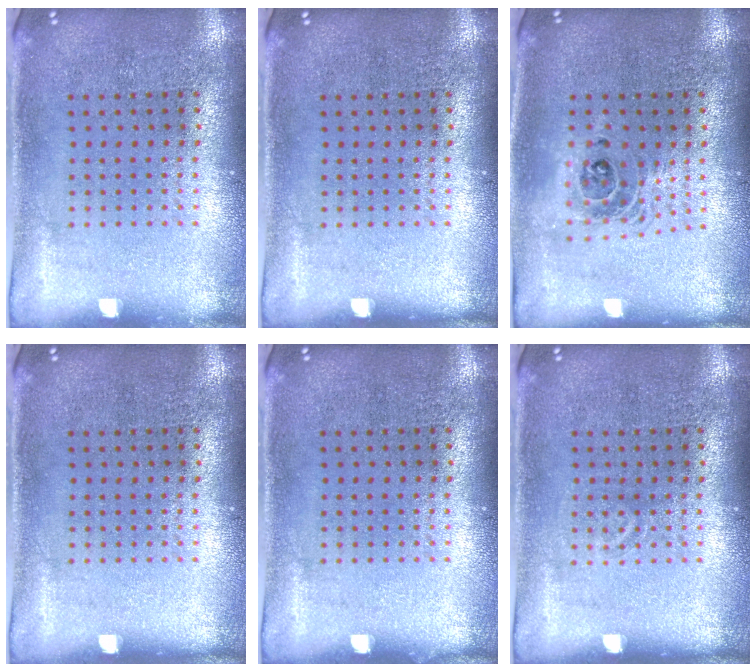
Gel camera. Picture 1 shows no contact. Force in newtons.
{"total": 0.0}
{"total": 1.5, "press": 1.3, "slide": 0.9}
{"total": 0.0}
{"total": 0.0}
{"total": 0.7, "press": 0.7, "slide": 0.2}